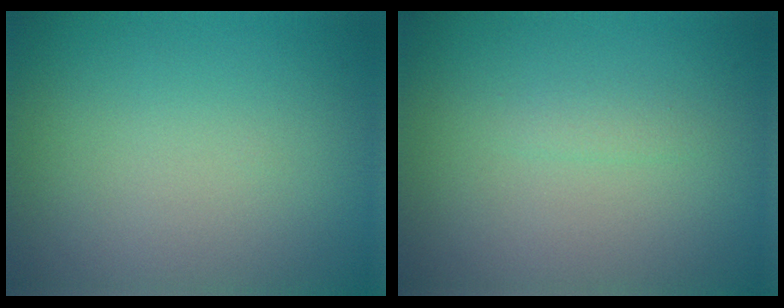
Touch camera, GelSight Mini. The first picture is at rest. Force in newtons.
{"total": 0.7, "press": 0.7, "slide": 0.0}